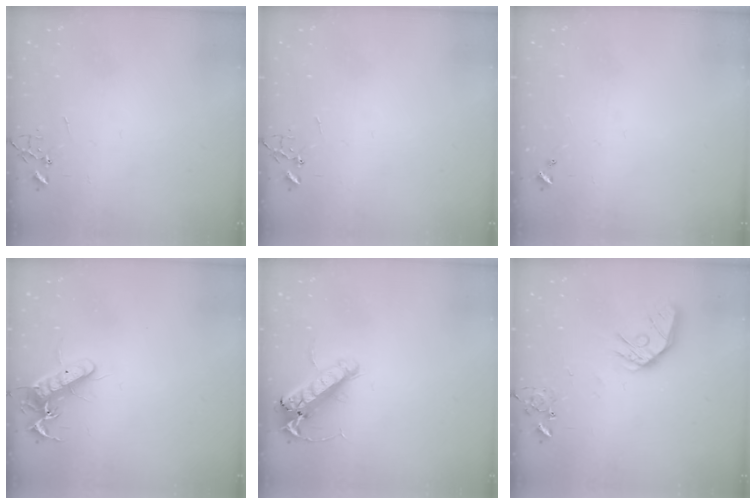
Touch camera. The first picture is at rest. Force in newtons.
{"total": 0.0}
{"total": 0.0}
{"total": 13.7, "press": 13.6, "slide": 1.5}
{"total": 14.7, "press": 14.5, "slide": 2.6}
{"total": 14.1, "press": 14.0, "slide": 1.7}